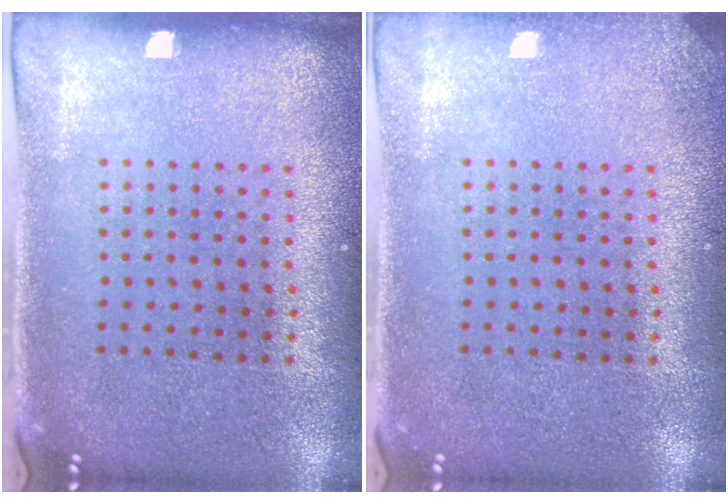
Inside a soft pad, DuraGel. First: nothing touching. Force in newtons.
{"total": 1.1, "press": 1.1, "slide": 0.1}